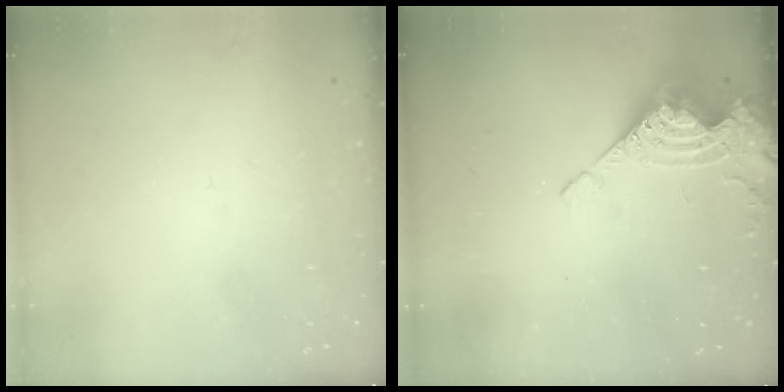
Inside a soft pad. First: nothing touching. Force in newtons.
{"total": 9.6, "press": 9.6, "slide": 0.9}